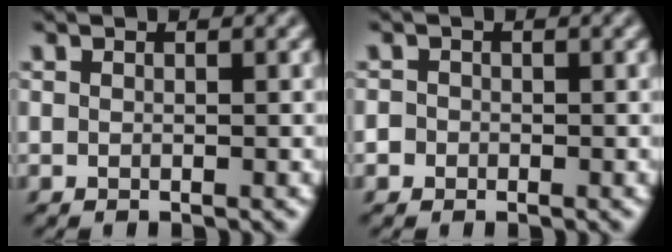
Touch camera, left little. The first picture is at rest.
{"total": 1.9, "force": [-0.7, 1.7, 0.4], "torque": [0.002, 0.010, -0.023]}